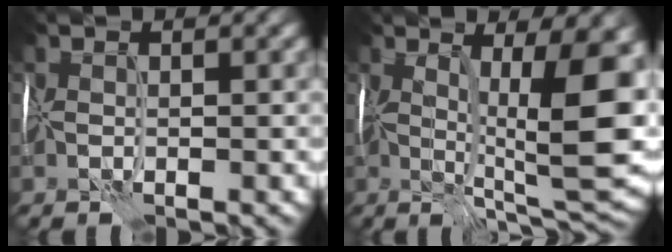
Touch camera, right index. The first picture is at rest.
{"total": 11.8, "force": [1.7, 2.8, 11.3], "torque": [-0.170, -0.011, 0.032]}